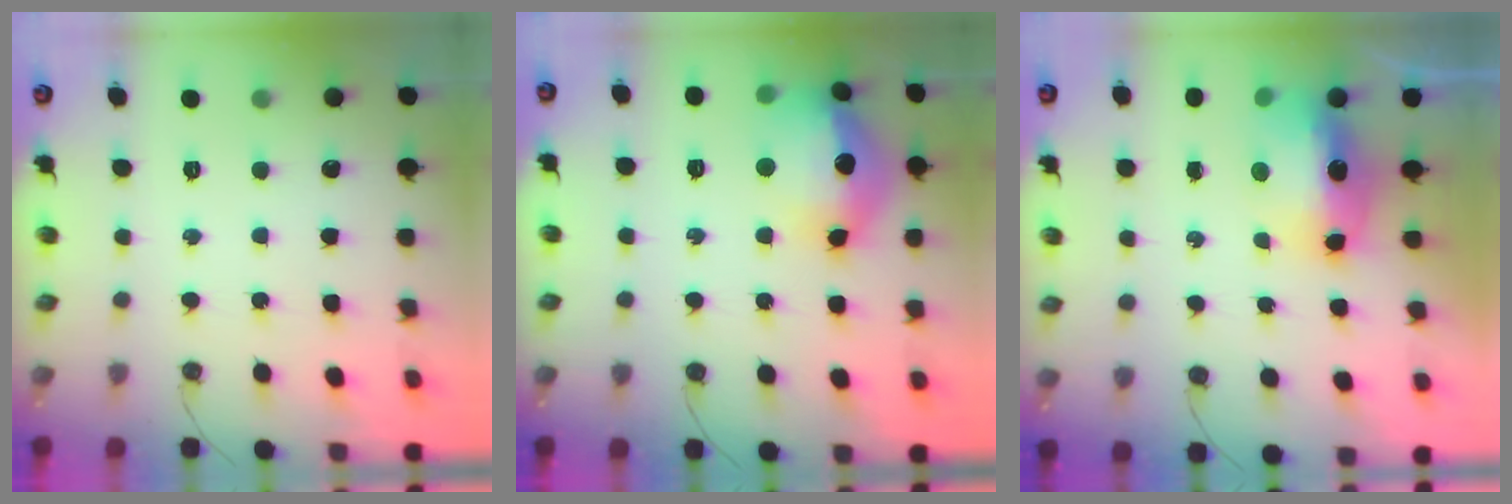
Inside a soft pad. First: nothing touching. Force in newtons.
{"total": 17.8, "press": 17.7, "slide": 1.6}
{"total": 12.7, "press": 12.7, "slide": 1.4}